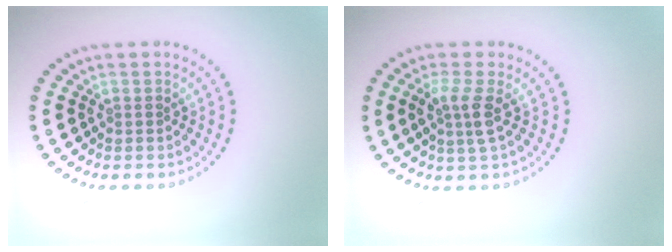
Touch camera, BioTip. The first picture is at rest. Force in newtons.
{"total": 2.3, "press": 1.9, "slide": 1.4}